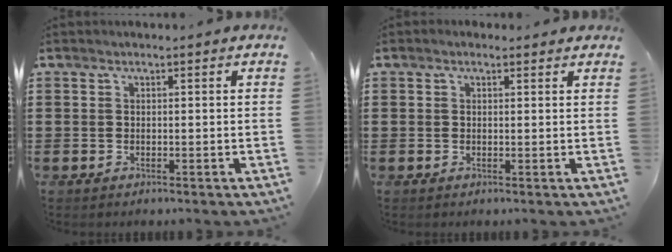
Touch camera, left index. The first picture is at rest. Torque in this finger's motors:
{"motor_torque": [2.14, 0.00, 0.39, 0.03]}